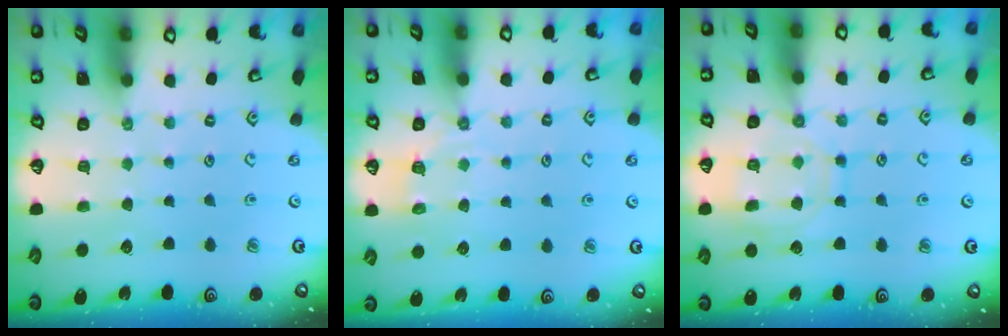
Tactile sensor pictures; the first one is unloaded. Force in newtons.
{"total": 3.9, "press": 3.6, "slide": 1.5}
{"total": 12.4, "press": 12.3, "slide": 1.1}